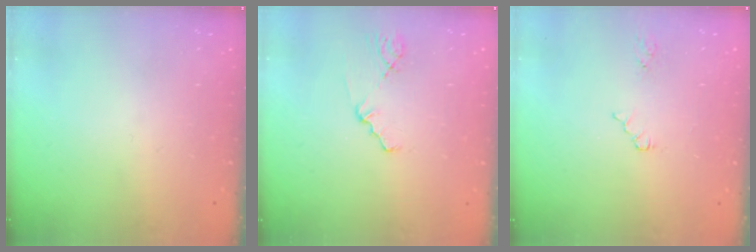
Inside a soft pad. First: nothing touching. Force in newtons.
{"total": 1.2, "press": 1.2, "slide": 0.2}
{"total": 3.3, "press": 3.2, "slide": 0.5}